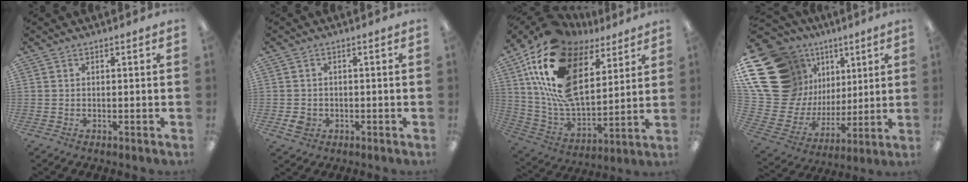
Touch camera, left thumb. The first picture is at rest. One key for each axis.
{"total": 3.5, "fx": -1.1, "fy": 3.1, "fz": 1.4, "tx": -0.027, "ty": 0.003, "tz": -0.018}
{"total": 23.4, "fx": 10.6, "fy": 13.5, "fz": 15.9, "tx": -0.338, "ty": -0.063, "tz": 0.193}
{"total": 24.0, "fx": 10.4, "fy": 19.2, "fz": 10.1, "tx": -0.199, "ty": -0.086, "tz": 0.236}